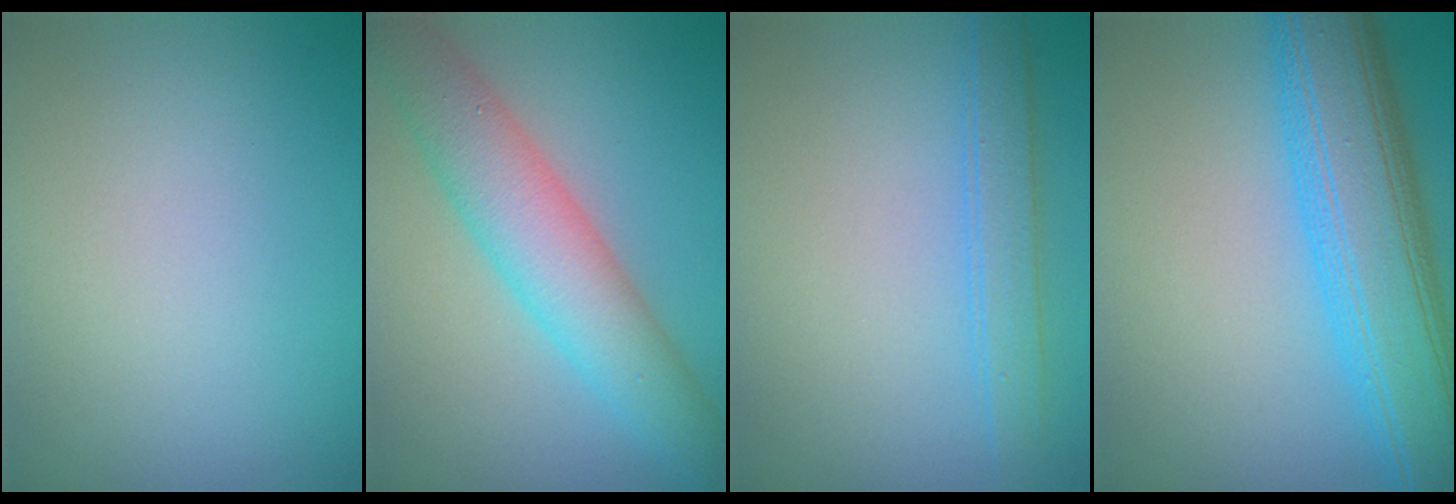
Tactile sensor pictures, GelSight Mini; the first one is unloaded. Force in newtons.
{"total": 6.3, "press": 6.3, "slide": 0.1}
{"total": 2.6, "press": 2.6, "slide": 0.0}
{"total": 9.6, "press": 9.6, "slide": 0.3}